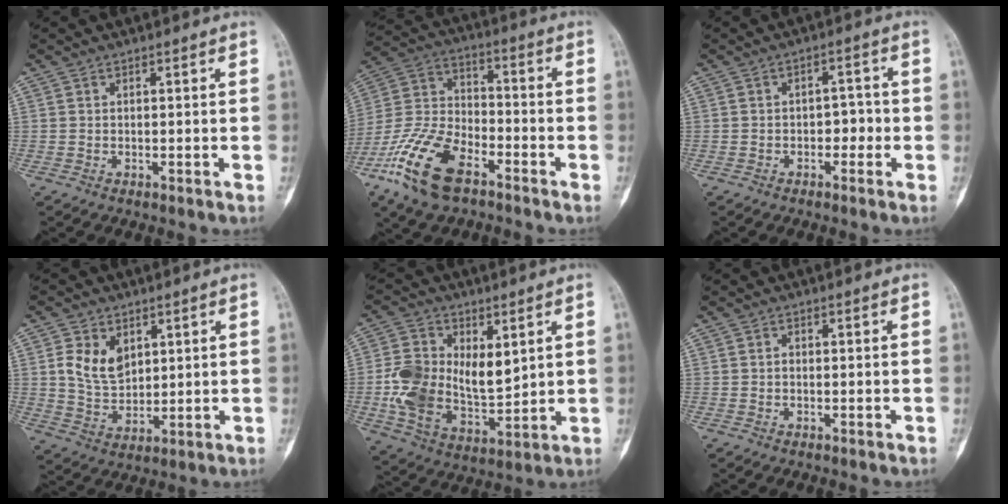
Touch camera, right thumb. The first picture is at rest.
{"total": 17.0, "force": [-9.8, 8.3, 11.2], "torque": [-0.227, 0.040, -0.196]}
{"total": 3.2, "force": [-1.1, 2.2, 2.0], "torque": [-0.007, 0.017, -0.024]}
{"total": 8.3, "force": [2.9, 5.7, 5.3], "torque": [-0.077, -0.017, 0.065]}
{"total": 15.3, "force": [2.2, 9.8, 11.6], "torque": [-0.188, -0.016, 0.047]}
{"total": 0.6, "force": [0.0, 0.5, 0.4], "torque": [-0.005, 0.002, -0.003]}